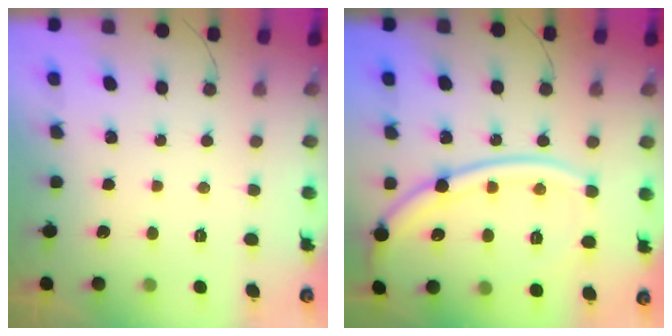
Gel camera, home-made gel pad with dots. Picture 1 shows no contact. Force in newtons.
{"total": 18.4, "press": 18.3, "slide": 1.9}